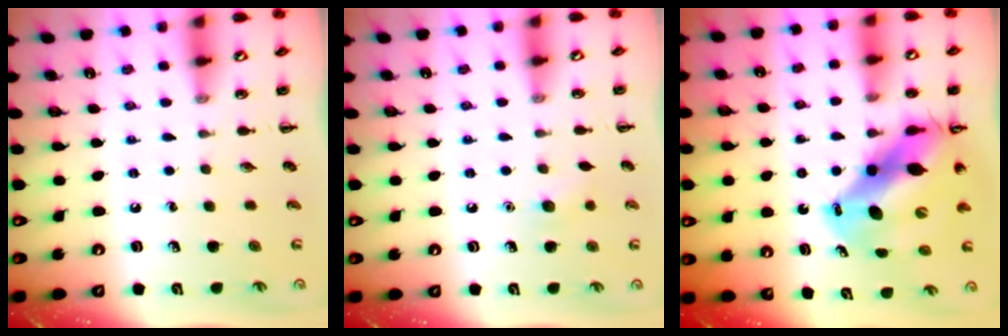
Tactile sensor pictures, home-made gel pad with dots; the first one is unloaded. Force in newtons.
{"total": 5.4, "press": 5.2, "slide": 1.3}
{"total": 15.4, "press": 14.7, "slide": 4.6}